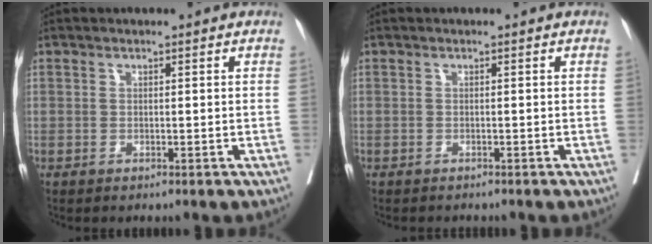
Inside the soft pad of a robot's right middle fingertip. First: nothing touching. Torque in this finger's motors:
{"motor_torque": [-0.05, 0.05, 0.01, 0.00]}